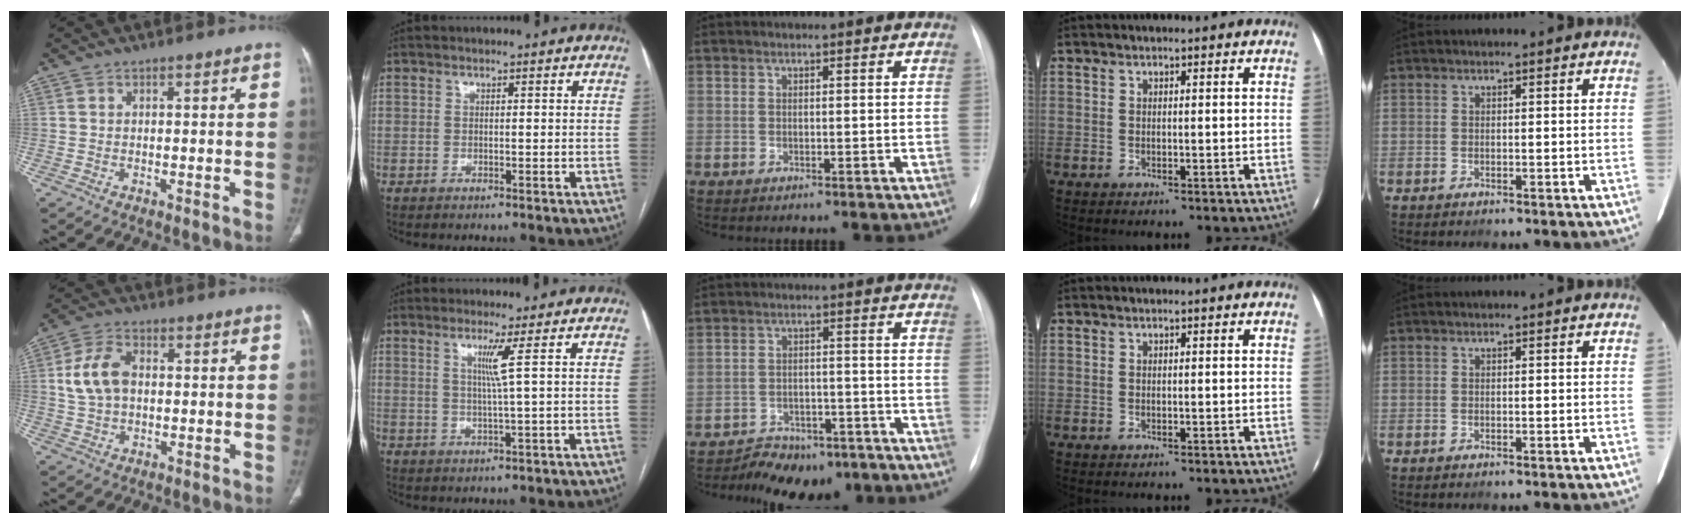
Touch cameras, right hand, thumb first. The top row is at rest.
{"thumb": {"total": 8.1, "force": [0.9, 5.3, 6.1], "torque": [-0.119, 0.014, 0.018]}, "index": {"total": 3.2, "force": [1.1, -1.4, 2.7], "torque": [-0.054, -0.007, 0.025]}, "middle": {"total": 8.1, "force": [-6.4, 4.3, 2.4], "torque": [-0.030, 0.012, -0.092]}}